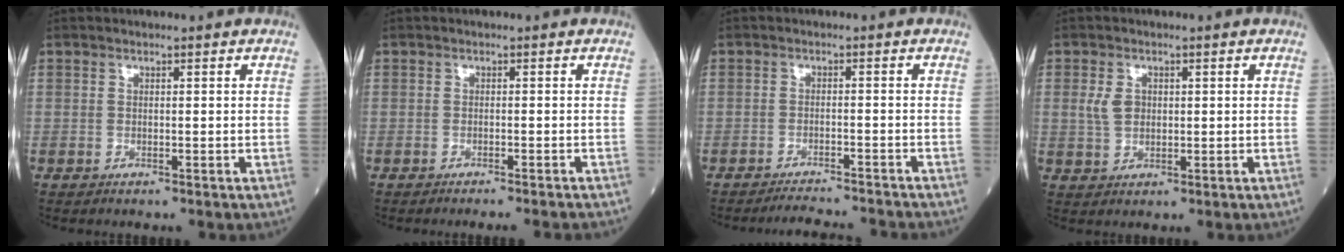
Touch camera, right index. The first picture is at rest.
{"total": 6.1, "force": [-5.7, -0.3, 2.1], "torque": [-0.018, -0.019, -0.066]}
{"total": 8.1, "force": [-7.9, -0.1, 1.8], "torque": [-0.024, -0.009, -0.107]}
{"total": 3.1, "force": [0.6, 2.2, 2.1], "torque": [-0.045, 0.008, 0.014]}